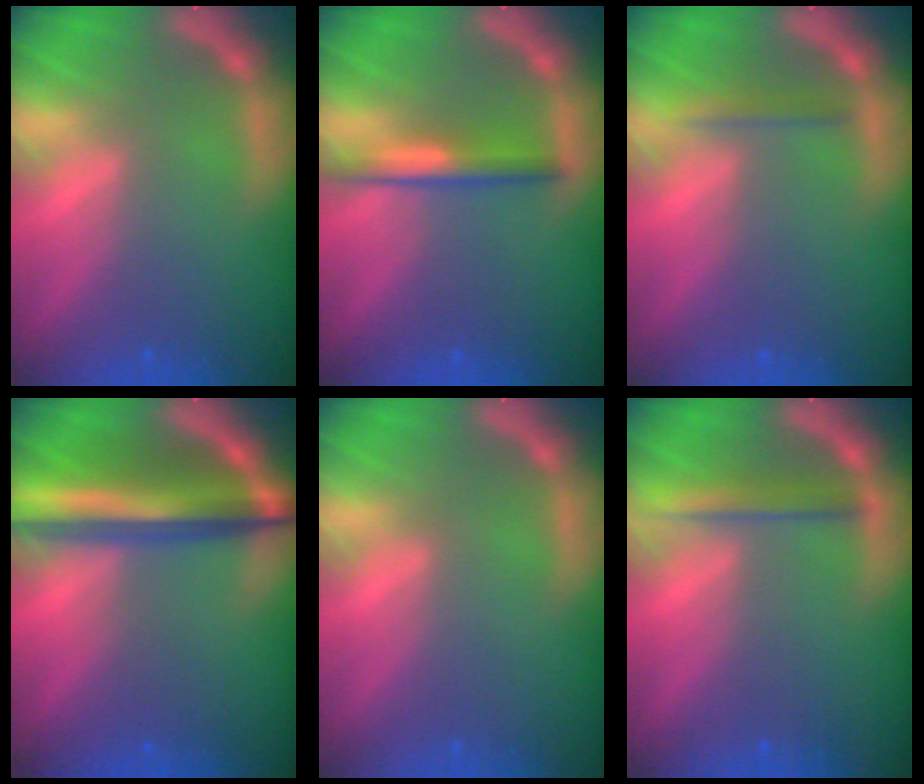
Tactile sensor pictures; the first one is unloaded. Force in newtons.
{"total": 3.0}
{"total": 1.4}
{"total": 8.6}
{"total": 0.0}
{"total": 2.5}